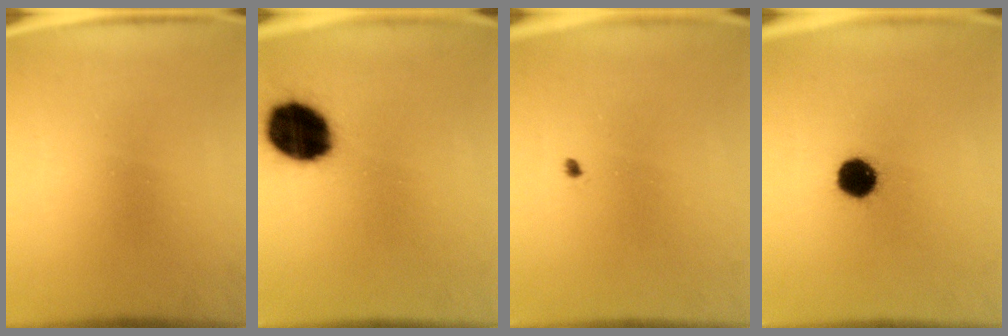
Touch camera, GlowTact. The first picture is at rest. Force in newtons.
{"total": 17.1}
{"total": 0.6}
{"total": 8.3}